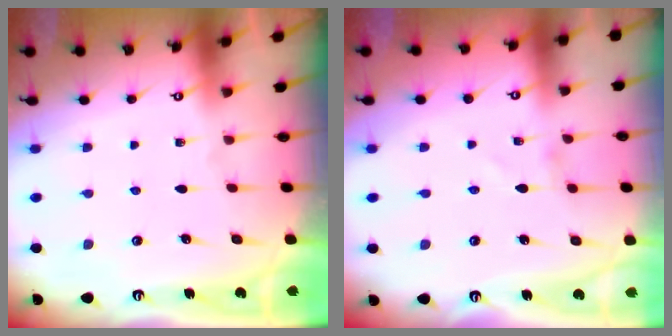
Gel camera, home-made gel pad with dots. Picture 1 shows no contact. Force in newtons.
{"total": 0.8, "press": 0.8, "slide": 0.0}